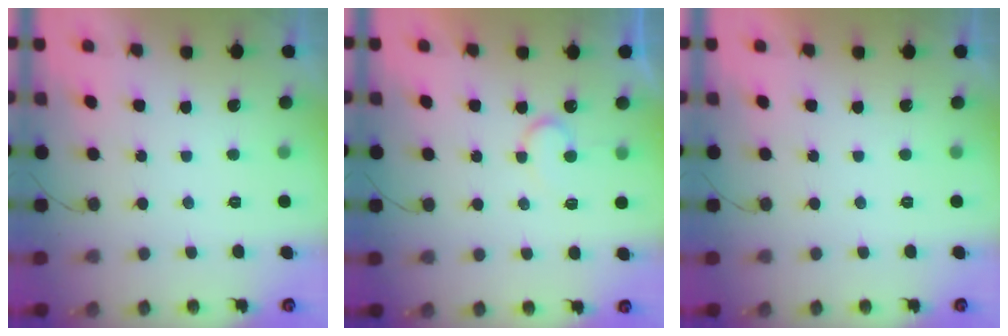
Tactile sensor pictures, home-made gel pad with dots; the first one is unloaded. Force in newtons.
{"total": 7.1, "press": 7.1, "slide": 0.5}
{"total": 1.7, "press": 1.7, "slide": 0.1}